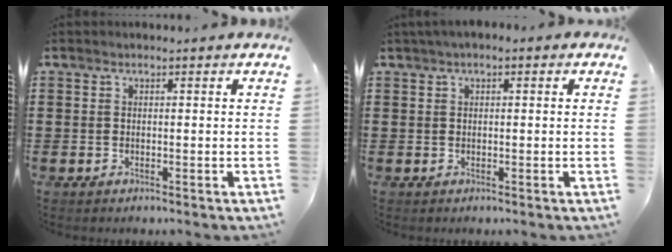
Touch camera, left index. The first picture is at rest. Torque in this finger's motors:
{"motor_torque": [2.14, 0.00, 0.53, 0.21]}